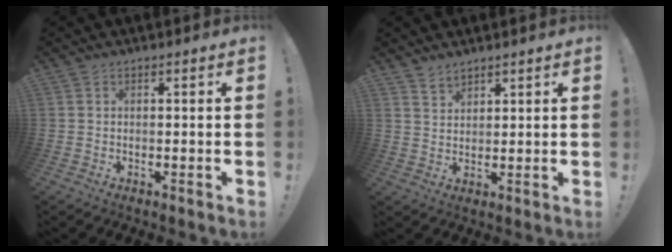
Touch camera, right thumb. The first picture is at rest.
{"total": 3.4, "force": [3.2, 1.3, 0.3], "torque": [0.001, -0.027, 0.058]}